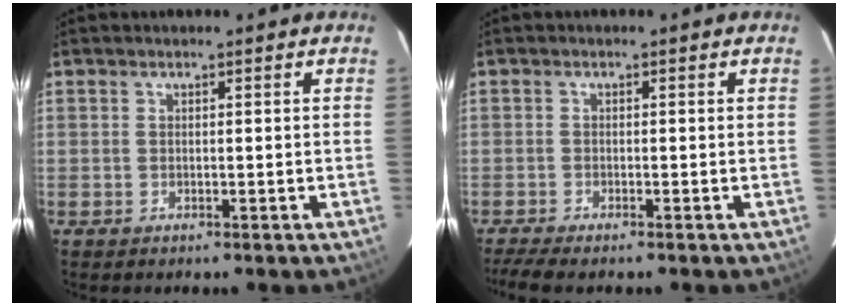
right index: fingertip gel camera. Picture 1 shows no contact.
{"total": 4.4, "force": [-3.5, 0.4, 2.7], "torque": [-0.045, -0.006, -0.060]}